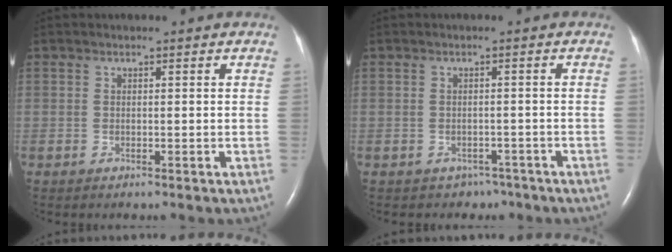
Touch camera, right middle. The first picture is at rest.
{"total": 3.1, "force": [-2.3, 2.1, -0.4], "torque": [0.002, 0.012, -0.029]}